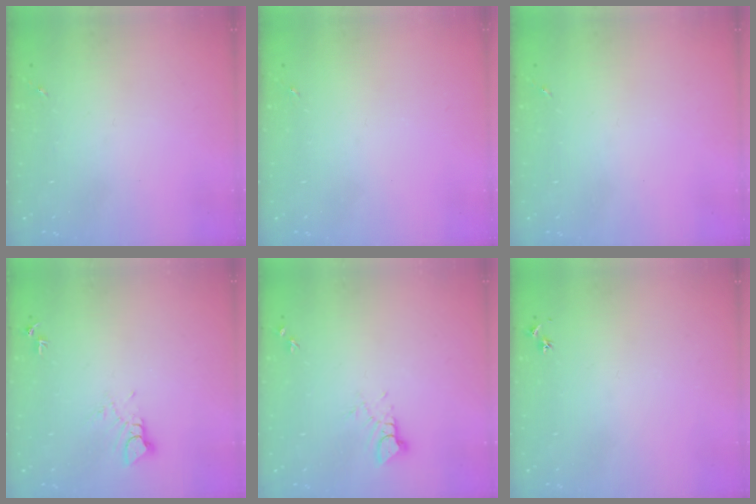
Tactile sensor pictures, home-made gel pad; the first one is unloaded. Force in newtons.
{"total": 0.0}
{"total": 0.0}
{"total": 4.7, "press": 4.7, "slide": 0.3}
{"total": 3.5, "press": 3.5, "slide": 0.2}
{"total": 2.9, "press": 2.8, "slide": 0.3}